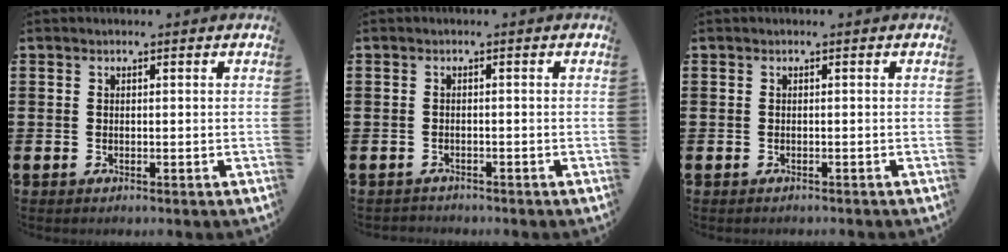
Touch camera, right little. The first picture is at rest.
{"total": 0.7, "force": [-0.7, 0.2, -0.1], "torque": [-0.001, -0.001, -0.016]}
{"total": 0.0}